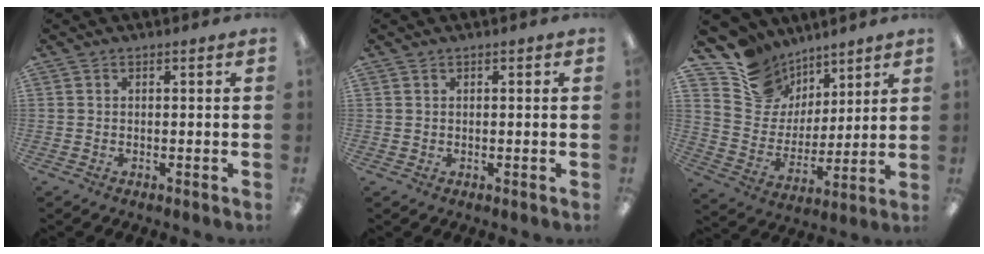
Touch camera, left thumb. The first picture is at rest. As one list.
[{"total": 0.7, "force": [0.3, 0.6, -0.1], "torque": [0.001, 0.005, 0.005]}, {"total": 14.3, "force": [10.2, 9.7, 2.3], "torque": [-0.060, -0.081, 0.201]}]